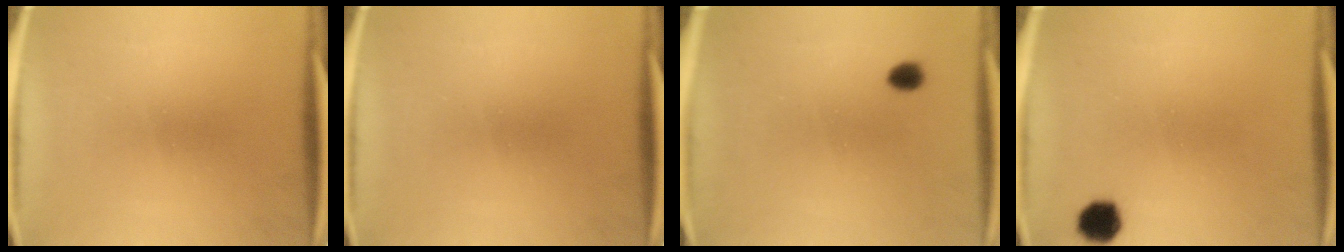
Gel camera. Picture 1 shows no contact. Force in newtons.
{"total": 0.0}
{"total": 2.1}
{"total": 4.4}